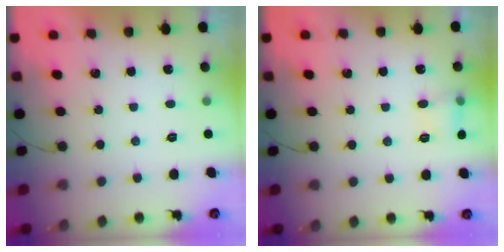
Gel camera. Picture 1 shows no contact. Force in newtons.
{"total": 5.7, "press": 5.5, "slide": 1.7}